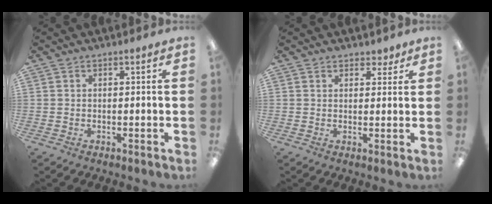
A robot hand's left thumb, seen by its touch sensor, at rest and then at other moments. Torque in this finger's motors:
{"motor_torque": [-0.06, 0.04, -0.19, -0.24, 0.00]}